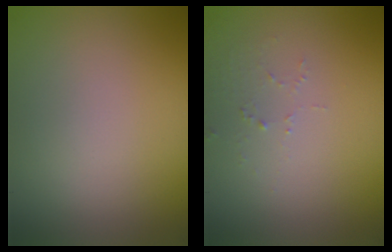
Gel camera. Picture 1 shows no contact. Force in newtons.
{"total": 1.1, "press": 1.1, "slide": 0.1}